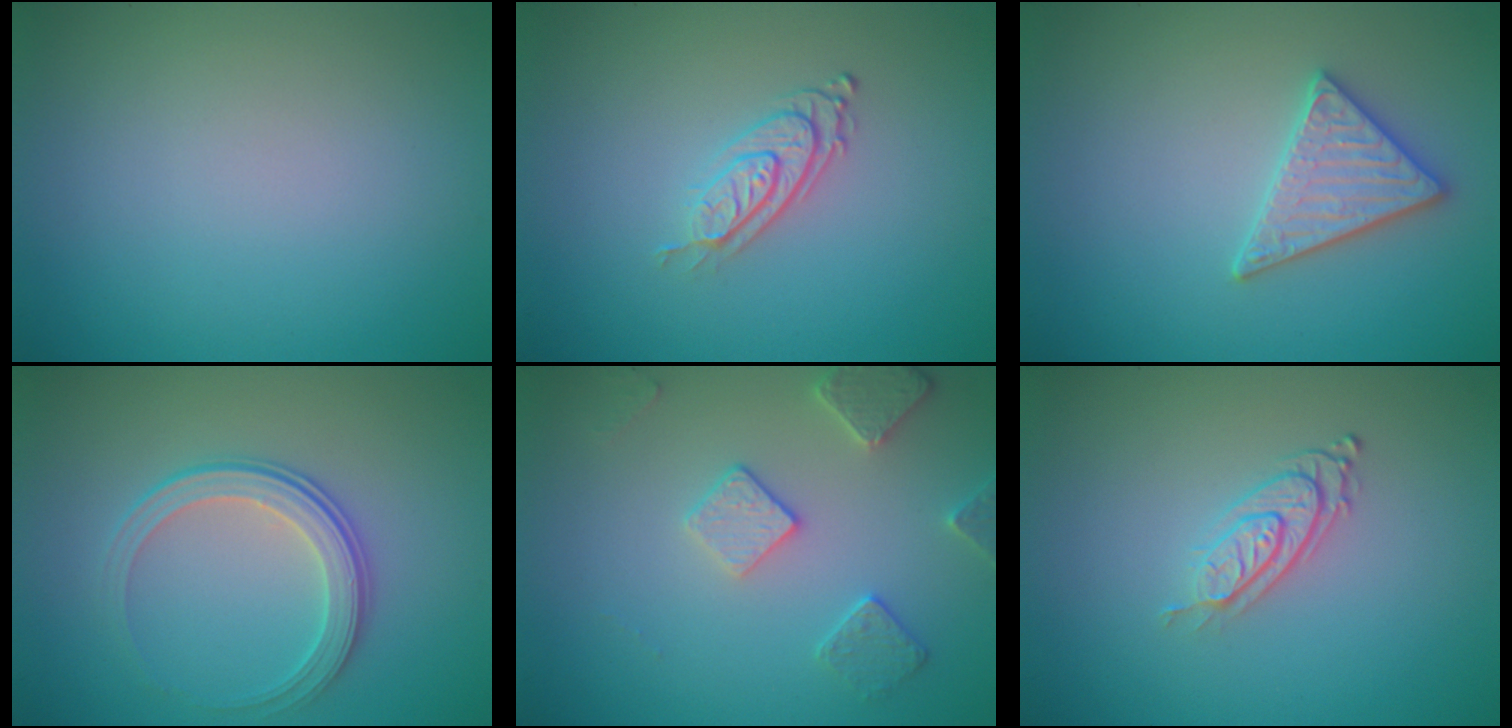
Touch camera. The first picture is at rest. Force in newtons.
{"total": 2.9, "press": 2.0, "slide": 2.0}
{"total": 3.0, "press": 3.0, "slide": 0.2}
{"total": 3.3, "press": 2.8, "slide": 1.8}
{"total": 2.9, "press": 2.9, "slide": 0.1}
{"total": 2.9, "press": 1.9, "slide": 2.1}